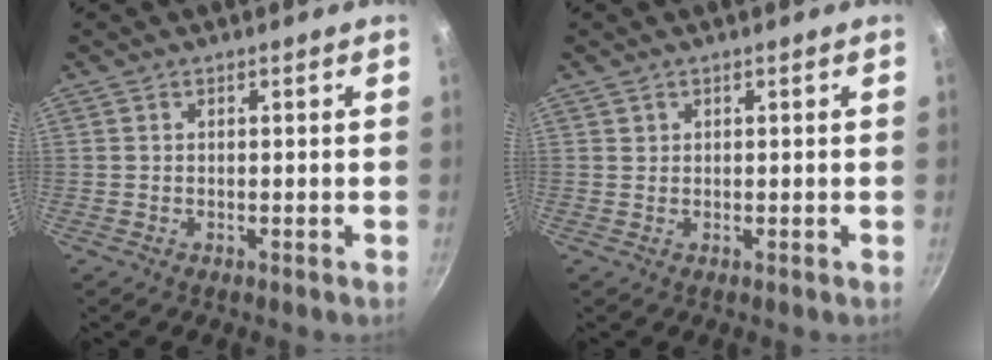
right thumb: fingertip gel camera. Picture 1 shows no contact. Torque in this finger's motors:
{"motor_torque": [-0.28, 0.70, 0.33, -0.16, -0.03]}